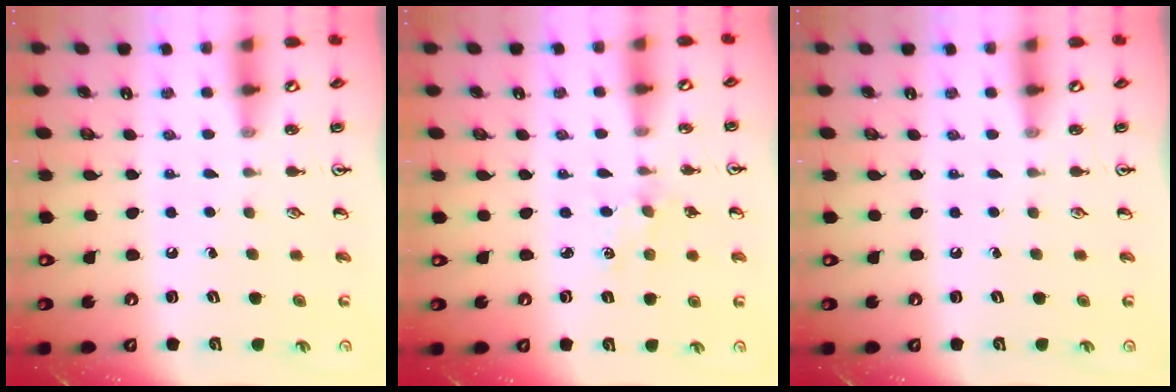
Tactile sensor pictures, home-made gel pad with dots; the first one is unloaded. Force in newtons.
{"total": 1.4, "press": 1.4, "slide": 0.2}
{"total": 0.0}